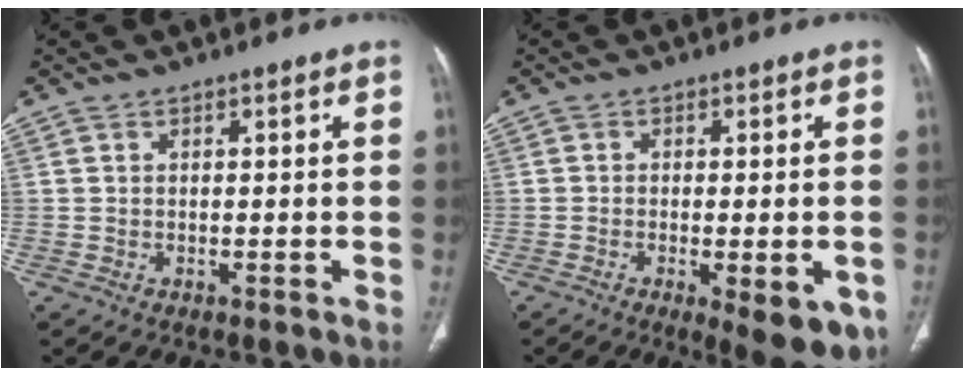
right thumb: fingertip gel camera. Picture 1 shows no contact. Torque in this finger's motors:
{"motor_torque": [-0.07, 0.36, 0.02, 0.04, 0.04]}